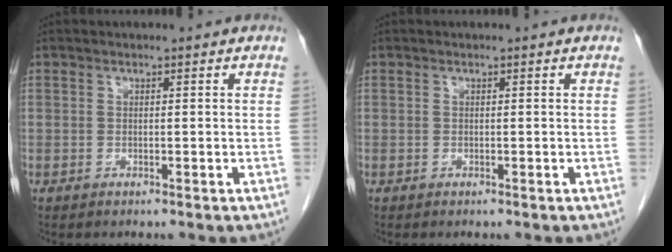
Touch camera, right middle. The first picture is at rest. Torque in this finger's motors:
{"motor_torque": [-0.19, -0.28, -0.05, 0.00]}